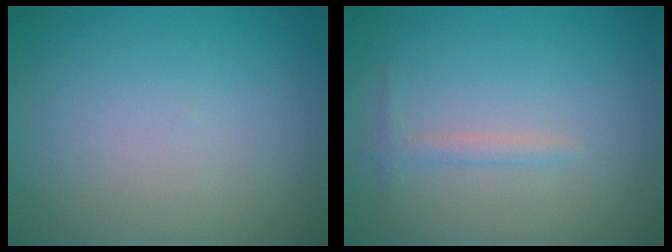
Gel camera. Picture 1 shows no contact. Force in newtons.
{"total": 1.1, "press": 1.1, "slide": 0.1}